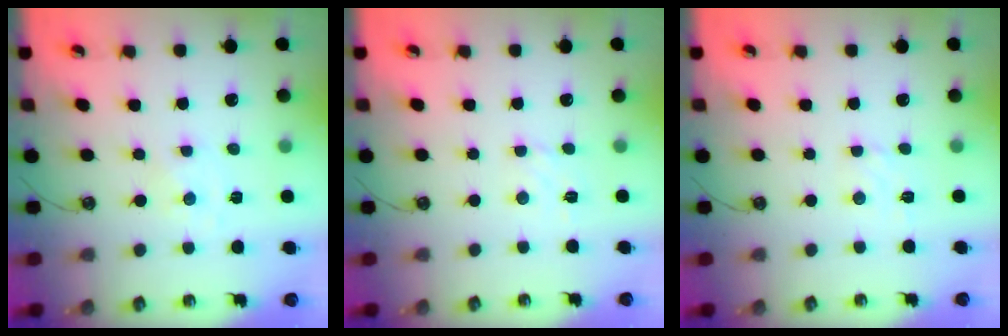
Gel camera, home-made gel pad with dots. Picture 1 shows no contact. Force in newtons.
{"total": 4.5, "press": 4.5, "slide": 0.6}
{"total": 3.0, "press": 3.0, "slide": 0.5}